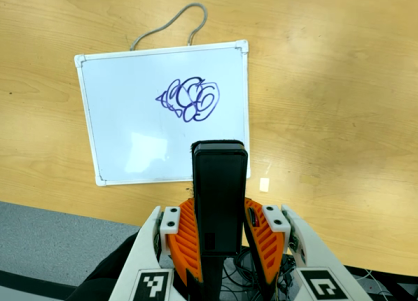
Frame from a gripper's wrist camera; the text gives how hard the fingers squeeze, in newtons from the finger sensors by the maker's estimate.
{"total": 5.3, "left": 3.8, "right": 6.9}